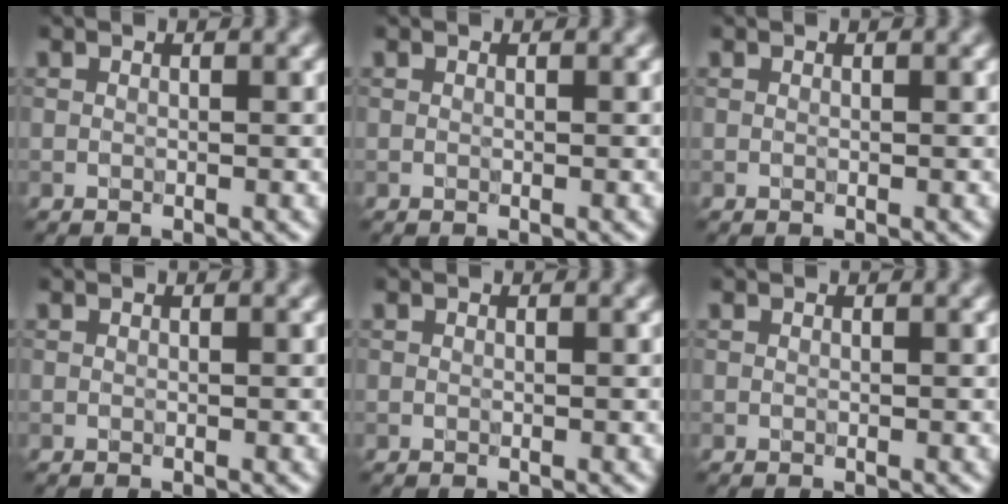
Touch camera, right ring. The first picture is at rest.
{"total": 0.0}
{"total": 0.0}
{"total": 0.0}
{"total": 0.0}
{"total": 0.0}